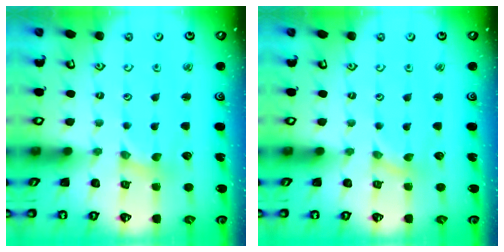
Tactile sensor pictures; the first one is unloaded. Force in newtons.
{"total": 0.0}